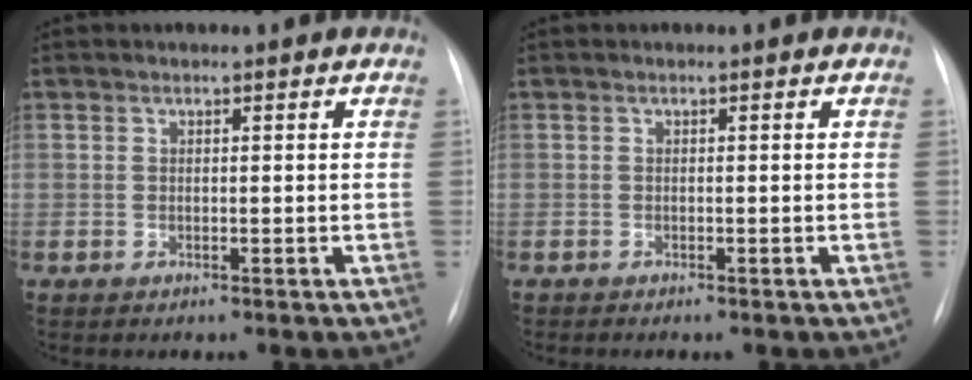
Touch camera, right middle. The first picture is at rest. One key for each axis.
{"total": 0.0}